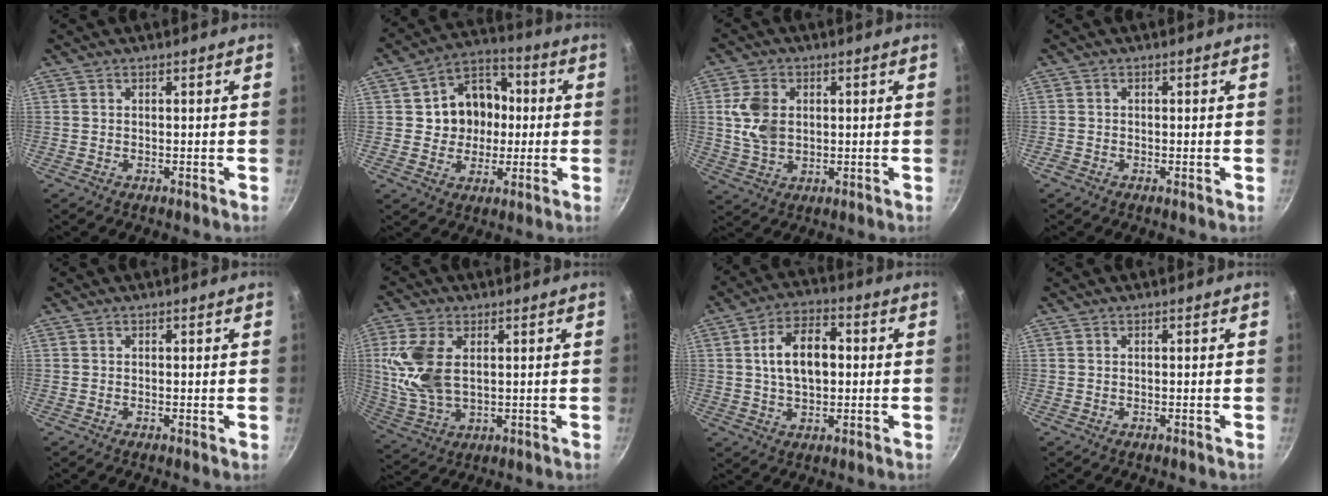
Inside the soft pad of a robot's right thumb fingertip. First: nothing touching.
{"total": 12.5, "force": [0.7, 10.3, 7.1], "torque": [-0.056, 0.021, 0.008]}
{"total": 8.2, "force": [1.3, 5.8, 5.7], "torque": [-0.103, -0.001, 0.031]}
{"total": 1.0, "force": [-0.5, 0.5, 0.7], "torque": [-0.007, -0.002, -0.015]}
{"total": 0.5, "force": [0.0, 0.1, 0.5], "torque": [-0.007, -0.003, -0.003]}
{"total": 12.7, "force": [2.2, 7.4, 10.1], "torque": [-0.219, -0.003, 0.052]}
{"total": 10.9, "force": [1.2, 6.4, 8.8], "torque": [-0.139, 0.015, 0.018]}
{"total": 0.0}